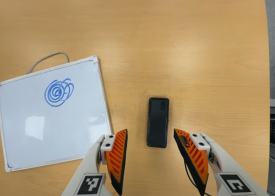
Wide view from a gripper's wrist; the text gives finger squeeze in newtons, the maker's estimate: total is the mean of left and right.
{"total": 0.0}